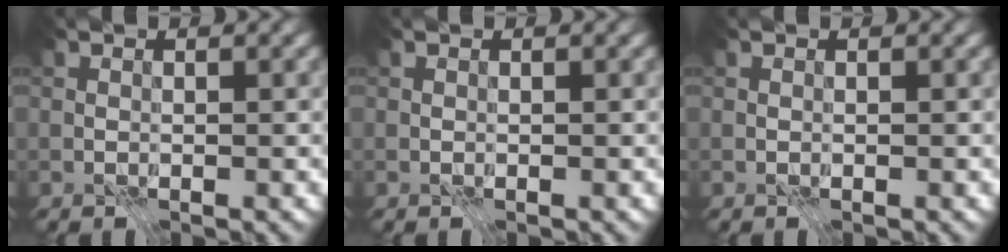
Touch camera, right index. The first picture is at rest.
{"total": 0.0}
{"total": 0.0}